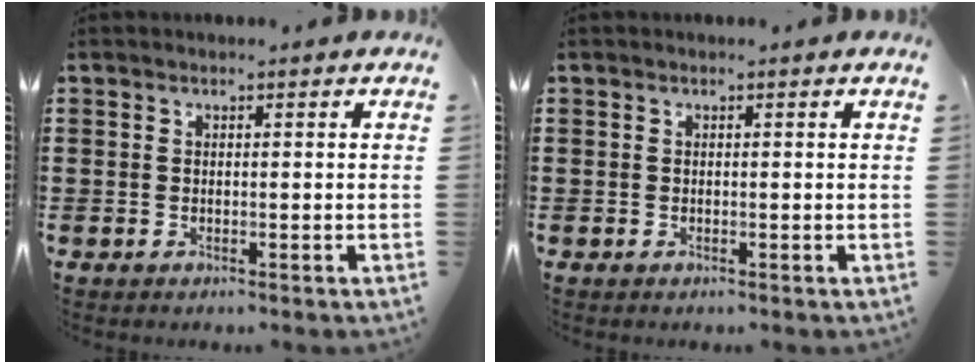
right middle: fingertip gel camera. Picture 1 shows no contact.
{"total": 0.0}